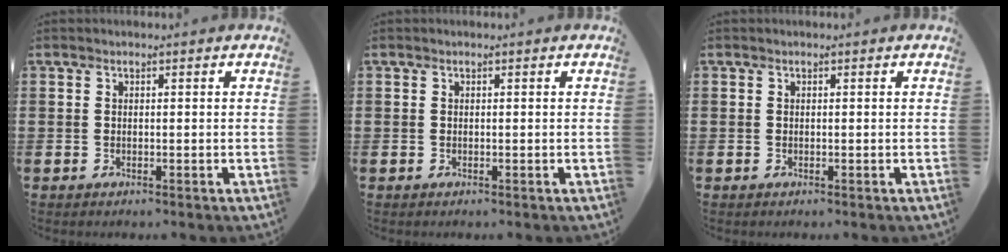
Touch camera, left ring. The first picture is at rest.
{"total": 0.0}
{"total": 0.0}